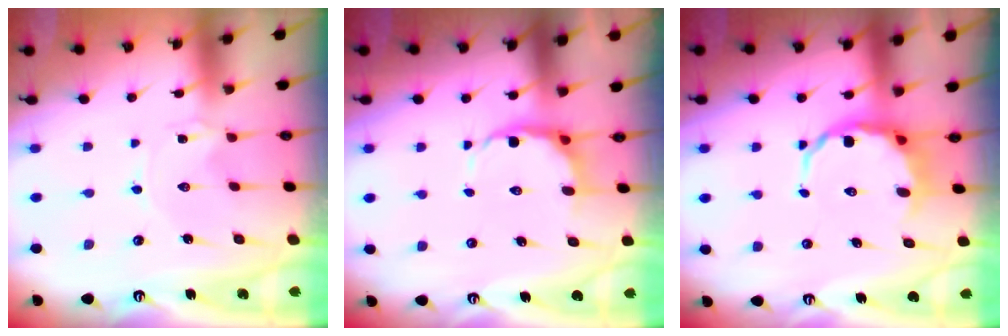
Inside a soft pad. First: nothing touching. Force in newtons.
{"total": 7.0, "press": 6.6, "slide": 2.2}
{"total": 8.1, "press": 7.7, "slide": 2.5}